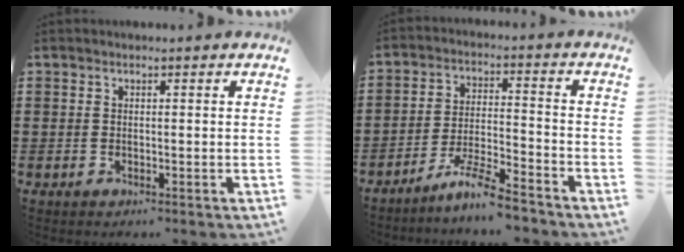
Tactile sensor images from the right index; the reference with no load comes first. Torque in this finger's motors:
{"motor_torque": [1.18, 0.96, 0.00, 0.01]}